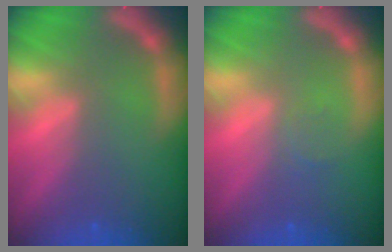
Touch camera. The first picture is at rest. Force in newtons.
{"total": 1.0}